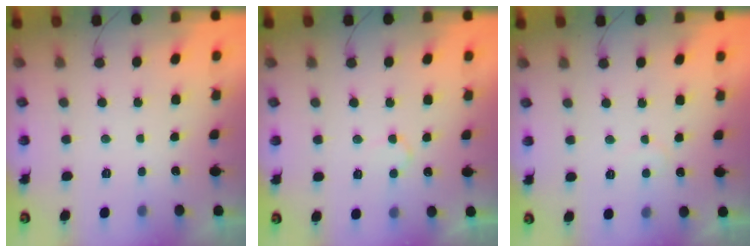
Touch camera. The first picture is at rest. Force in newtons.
{"total": 5.1, "press": 5.1, "slide": 0.4}
{"total": 5.1, "press": 5.1, "slide": 0.3}